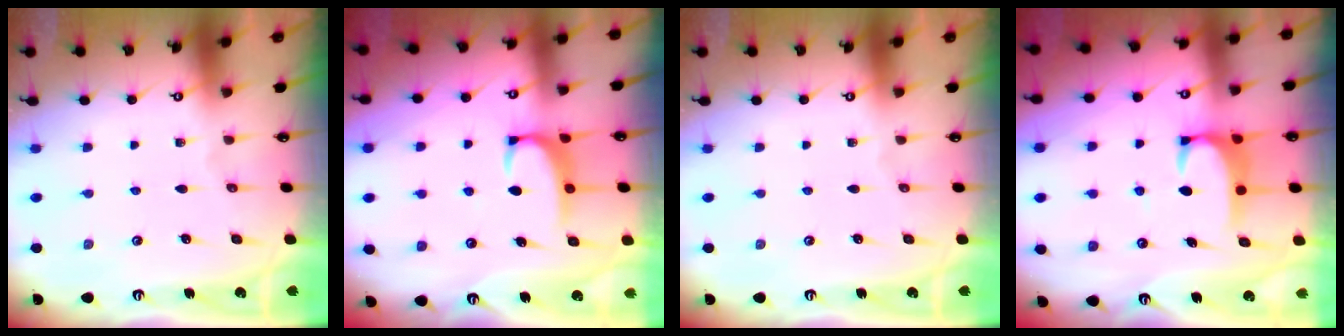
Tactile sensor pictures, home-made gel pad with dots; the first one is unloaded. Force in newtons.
{"total": 2.2, "press": 2.1, "slide": 0.6}
{"total": 0.0}
{"total": 2.6, "press": 2.5, "slide": 0.7}